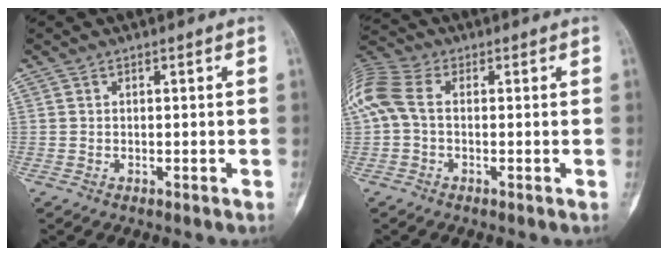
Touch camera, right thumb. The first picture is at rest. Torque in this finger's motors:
{"motor_torque": [0.96, 0.98, 0.15, 0.00, 0.12]}